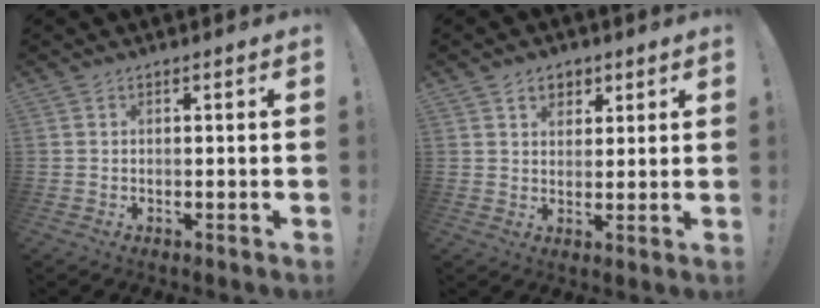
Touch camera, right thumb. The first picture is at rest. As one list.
[{"total": 5.0, "force": [2.6, 3.9, 1.8], "torque": [-0.019, -0.011, 0.046]}]